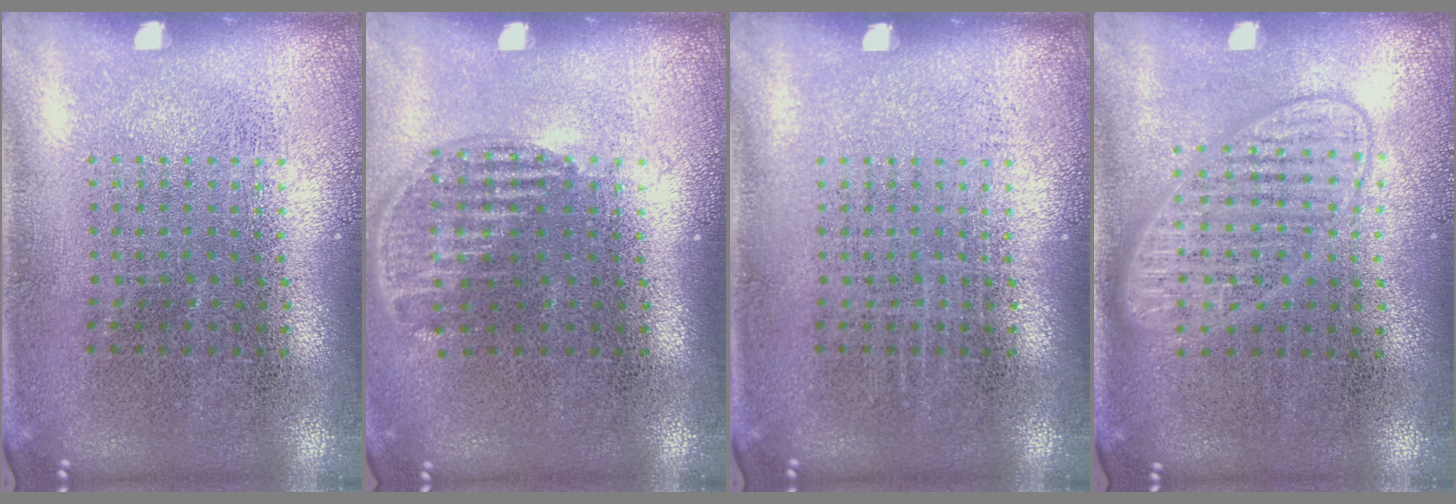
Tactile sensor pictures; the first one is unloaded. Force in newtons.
{"total": 1.1, "press": 1.0, "slide": 0.5}
{"total": 0.0}
{"total": 1.5, "press": 1.5, "slide": 0.2}